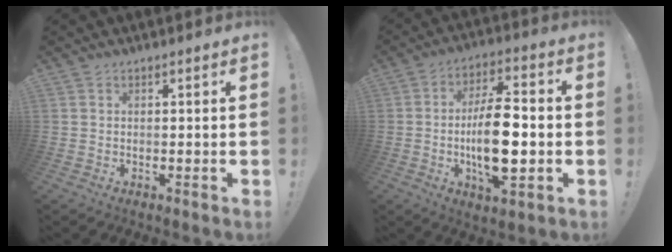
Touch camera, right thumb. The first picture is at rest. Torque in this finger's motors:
{"motor_torque": [0.79, 1.30, 0.54, 0.43, 0.44]}